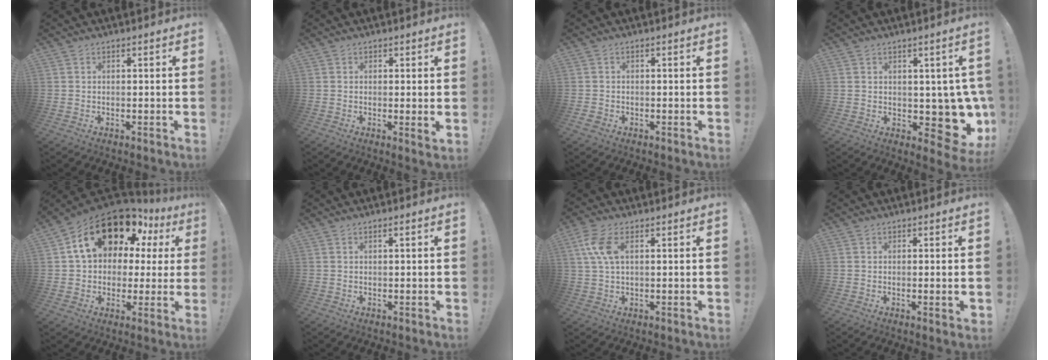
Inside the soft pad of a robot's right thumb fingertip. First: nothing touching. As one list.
[{"total": 2.1, "force": [0.5, 0.0, 2.0], "torque": [-0.021, -0.007, 0.007]}, {"total": 1.6, "force": [-0.9, 1.1, 0.5], "torque": [-0.009, 0.003, -0.017]}, {"total": 8.8, "force": [0.6, 6.0, 6.5], "torque": [-0.057, -0.017, 0.026]}, {"total": 19.5, "force": [10.5, 11.5, 11.7], "torque": [-0.171, -0.060, 0.192]}, {"total": 1.0, "force": [0.2, -0.1, 1.0], "torque": [-0.013, -0.003, 0.001]}, {"total": 7.5, "force": [2.3, 3.3, 6.4], "torque": [-0.141, 0.004, 0.043]}, {"total": 2.0, "force": [-0.1, 0.1, 2.0], "torque": [-0.028, -0.004, 0.000]}]